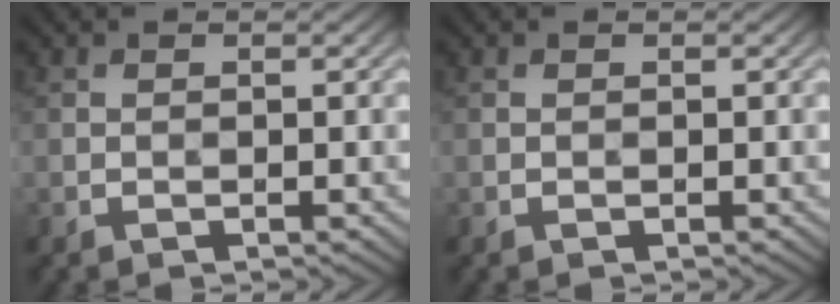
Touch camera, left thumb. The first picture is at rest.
{"total": 0.0}